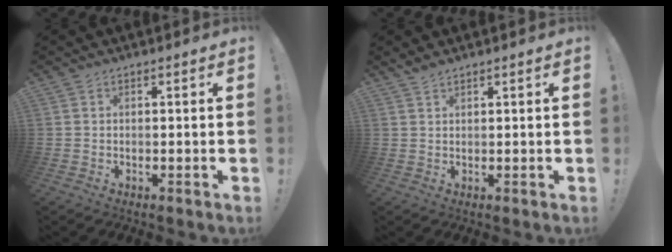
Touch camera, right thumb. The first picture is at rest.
{"total": 1.6, "force": [1.4, 0.2, 0.7], "torque": [-0.018, -0.003, 0.027]}